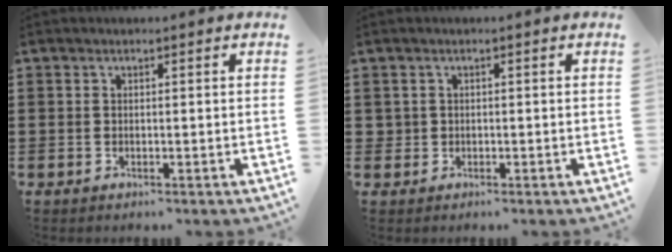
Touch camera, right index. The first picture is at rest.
{"total": 0.8, "force": [-0.1, 0.8, 0.1], "torque": [-0.003, 0.004, -0.003]}